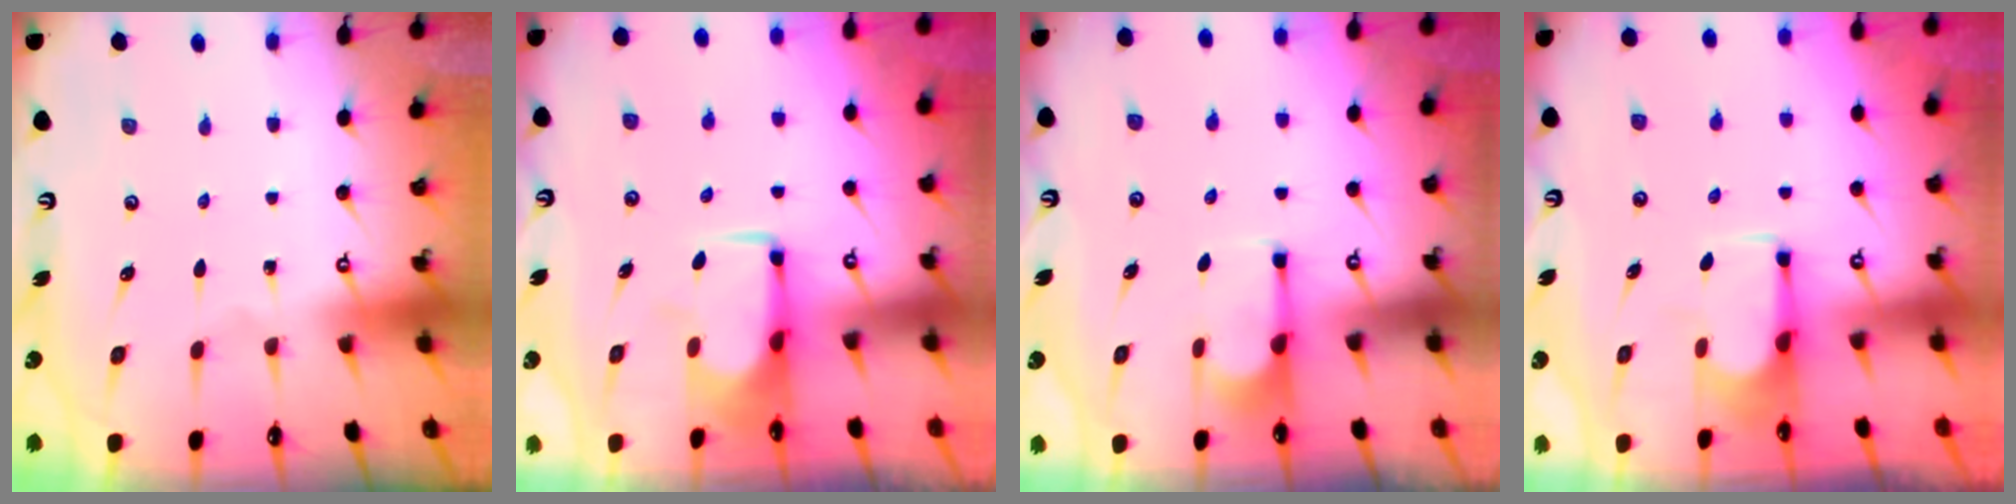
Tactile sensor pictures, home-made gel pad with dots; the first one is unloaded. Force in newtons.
{"total": 0.5, "press": 0.5, "slide": 0.2}
{"total": 0.0}
{"total": 1.7, "press": 1.6, "slide": 0.7}